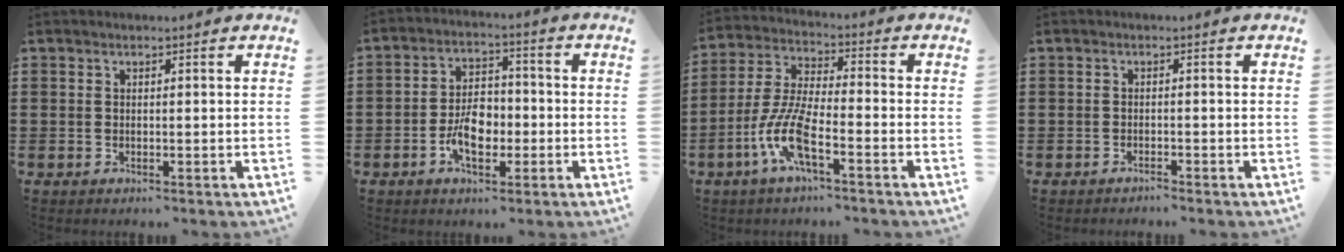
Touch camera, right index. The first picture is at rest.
{"total": 6.7, "force": [-2.0, 4.0, 5.0], "torque": [-0.091, 0.004, -0.038]}
{"total": 8.8, "force": [-4.3, 2.0, 7.5], "torque": [-0.184, -0.013, -0.087]}
{"total": 0.7, "force": [-0.7, 0.0, 0.0], "torque": [-0.002, 0.002, -0.014]}